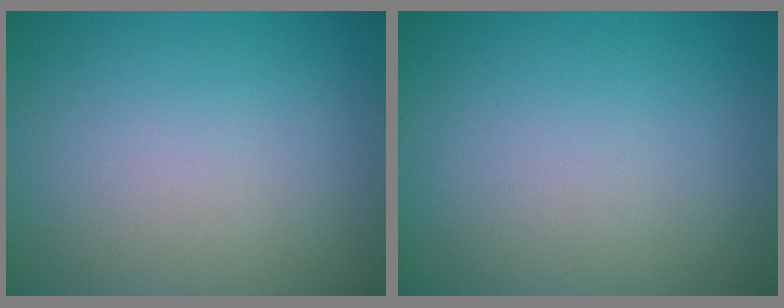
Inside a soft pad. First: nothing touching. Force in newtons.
{"total": 0.0}